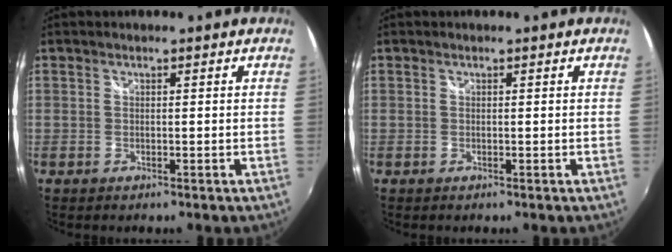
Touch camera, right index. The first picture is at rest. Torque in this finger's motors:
{"motor_torque": [0.17, 0.11, 0.00, 0.00]}